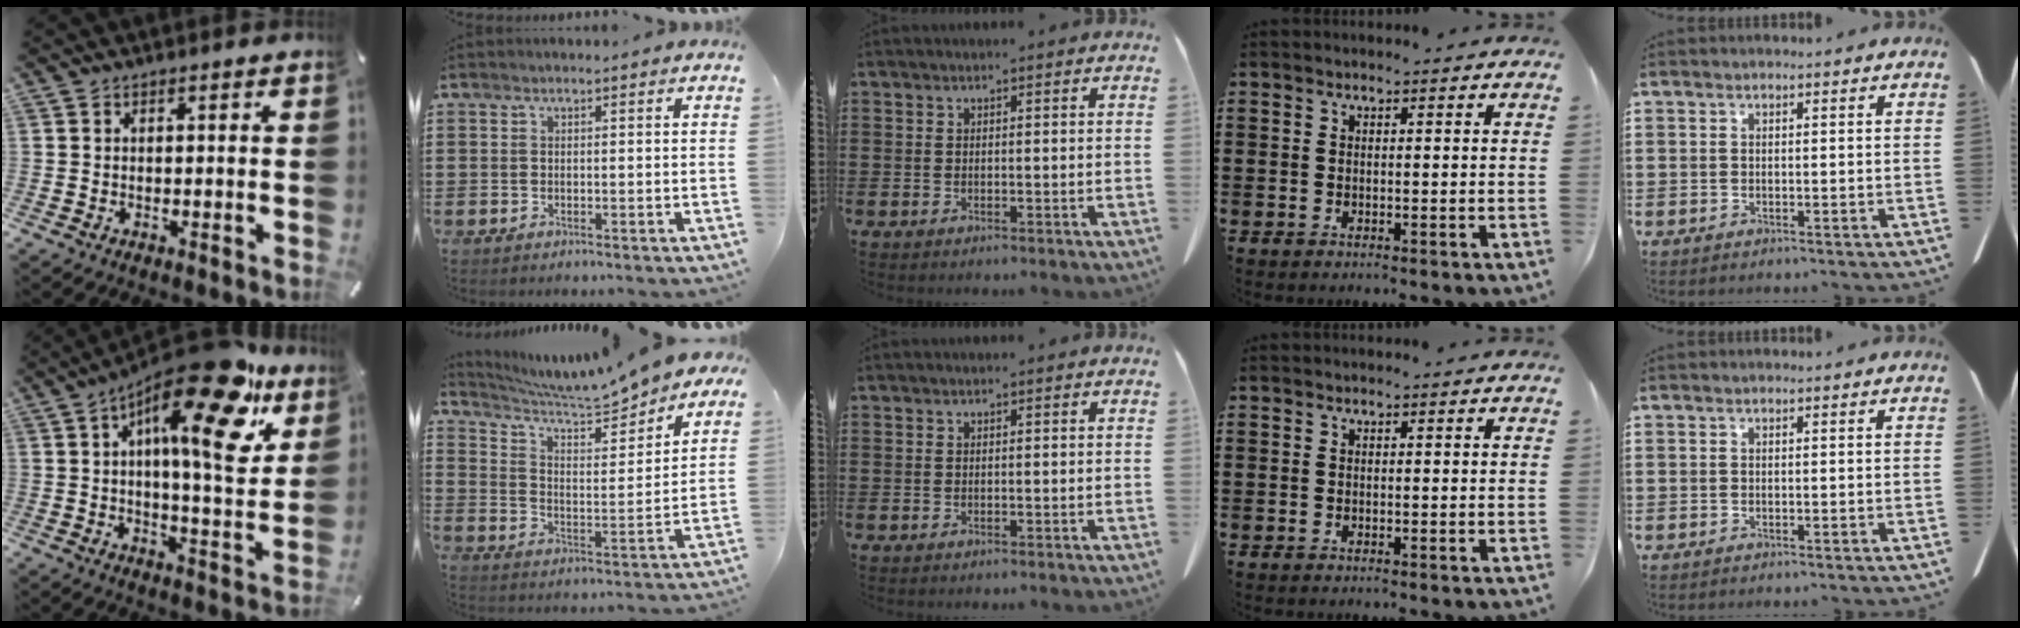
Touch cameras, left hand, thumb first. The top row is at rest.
{"thumb": {"total": 22.5, "force": [11.6, 6.8, 18.0], "torque": [-0.262, -0.073, 0.176]}, "index": {"total": 6.8, "force": [6.5, 0.1, 2.1], "torque": [-0.071, -0.050, 0.107]}}